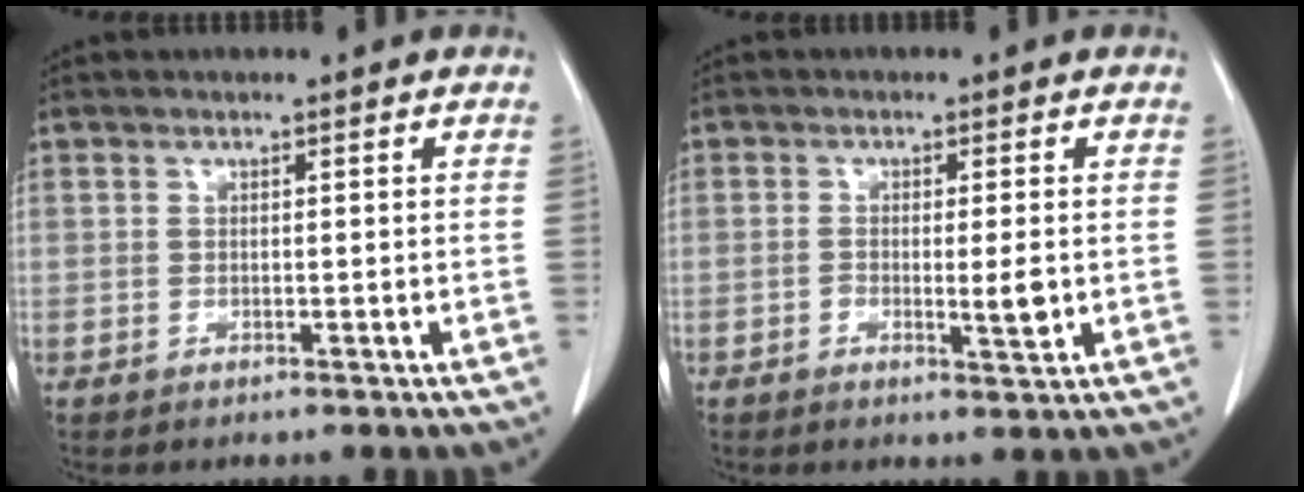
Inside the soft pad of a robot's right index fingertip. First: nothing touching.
{"total": 3.3, "force": [-0.5, 0.6, 3.2], "torque": [-0.051, -0.002, -0.005]}